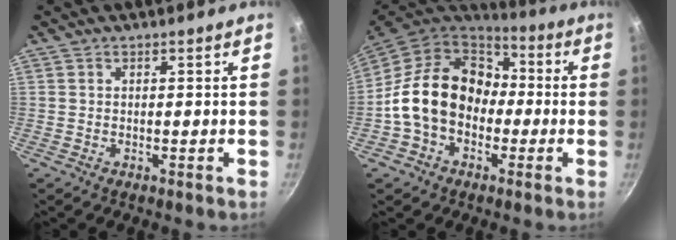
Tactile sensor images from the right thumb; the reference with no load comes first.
{"total": 17.9, "force": [-1.5, 14.0, 11.1], "torque": [-0.160, 0.051, -0.036]}